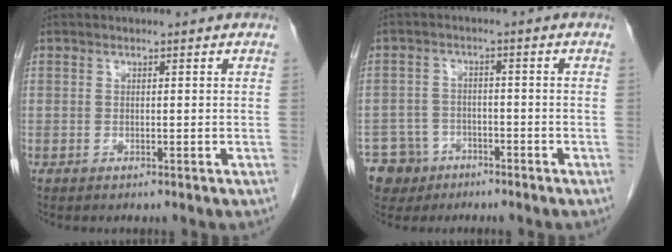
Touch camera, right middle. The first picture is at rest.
{"total": 6.2, "force": [-4.0, 4.8, 0.4], "torque": [-0.008, 0.005, -0.066]}